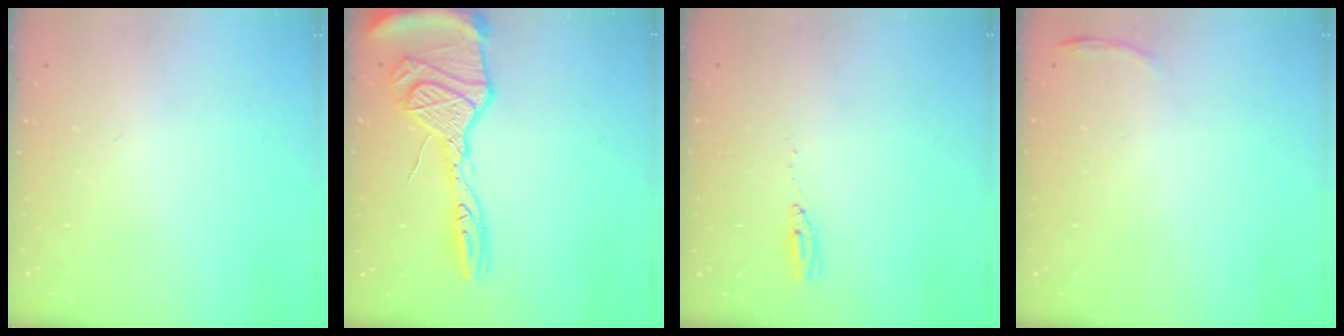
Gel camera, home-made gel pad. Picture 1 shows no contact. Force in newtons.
{"total": 22.2, "press": 22.1, "slide": 2.0}
{"total": 3.6, "press": 3.4, "slide": 1.3}
{"total": 3.4, "press": 3.3, "slide": 0.9}